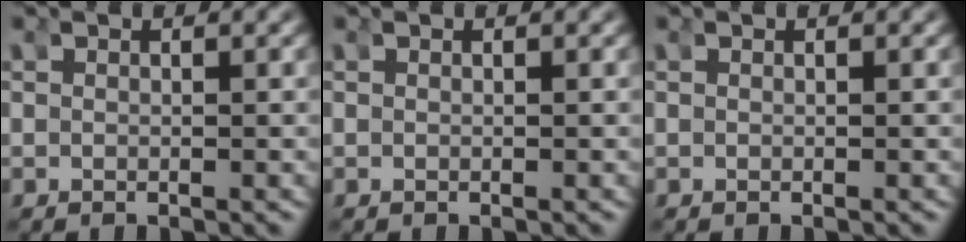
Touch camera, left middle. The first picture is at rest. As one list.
[{"total": 0.0}, {"total": 0.0}]